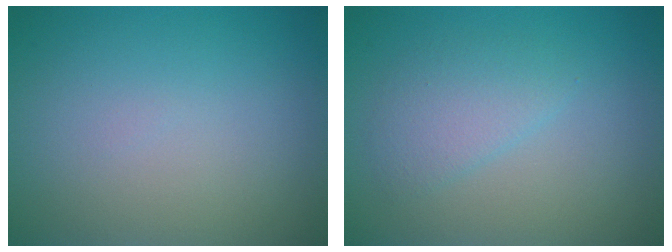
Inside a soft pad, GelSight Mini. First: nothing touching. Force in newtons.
{"total": 2.3, "press": 2.3, "slide": 0.1}